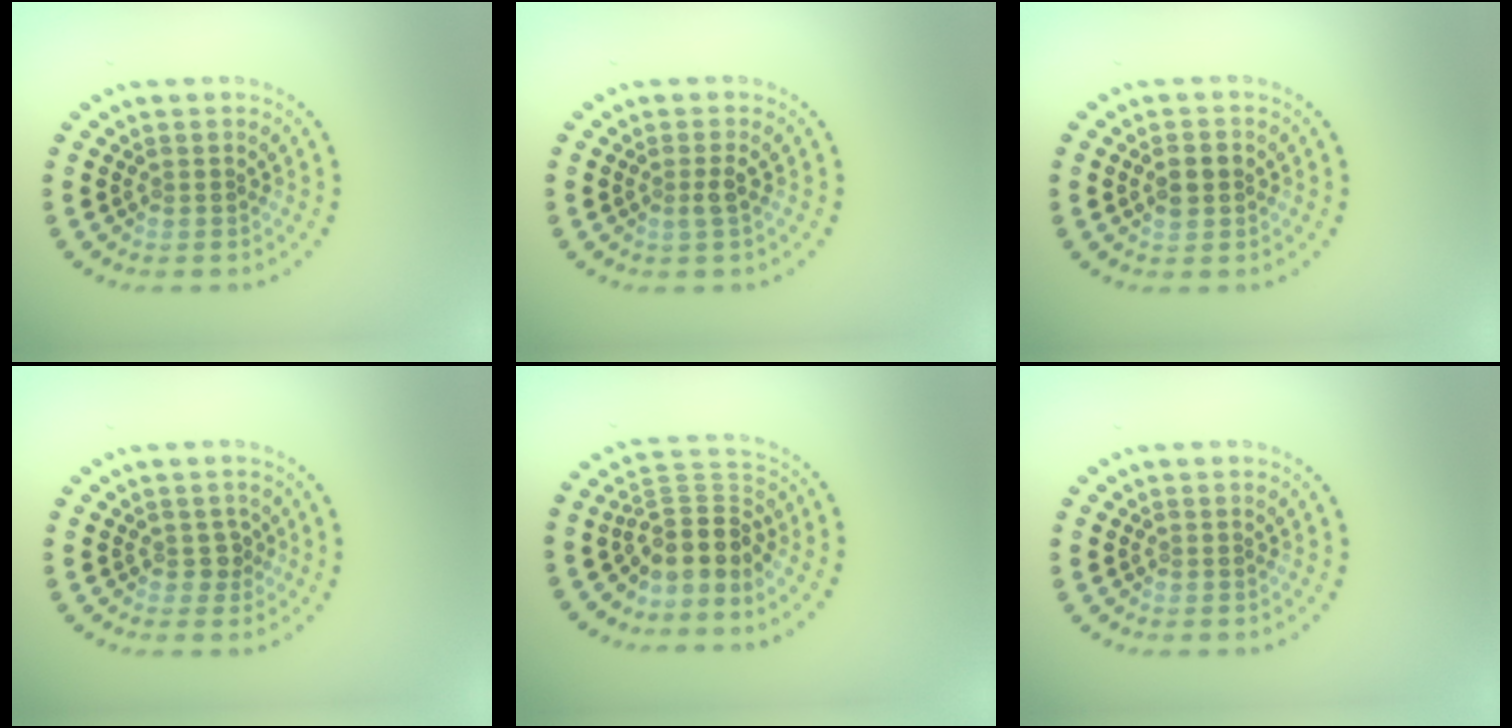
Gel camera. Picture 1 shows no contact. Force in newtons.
{"total": 1.3, "press": 0.9, "slide": 0.9}
{"total": 2.4, "press": 2.4, "slide": 0.1}
{"total": 1.1, "press": 0.9, "slide": 0.6}
{"total": 4.1, "press": 3.0, "slide": 2.8}
{"total": 0.0}